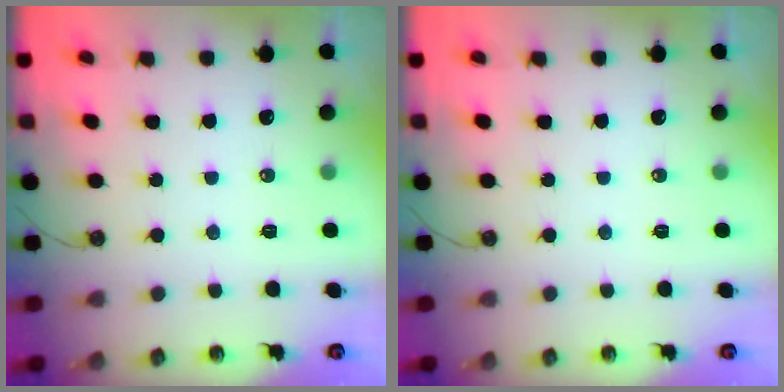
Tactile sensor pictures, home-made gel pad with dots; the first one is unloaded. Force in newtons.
{"total": 0.0}